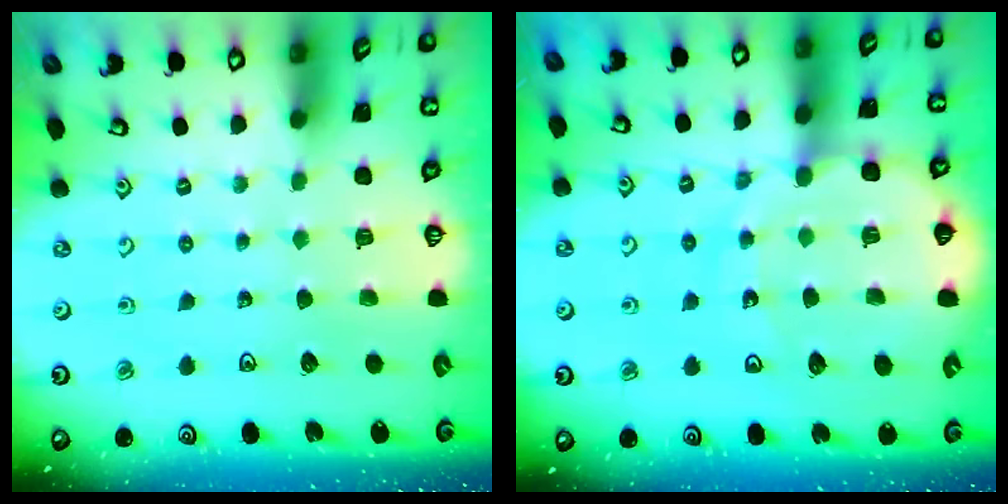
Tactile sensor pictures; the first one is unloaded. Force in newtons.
{"total": 12.4, "press": 12.3, "slide": 1.6}